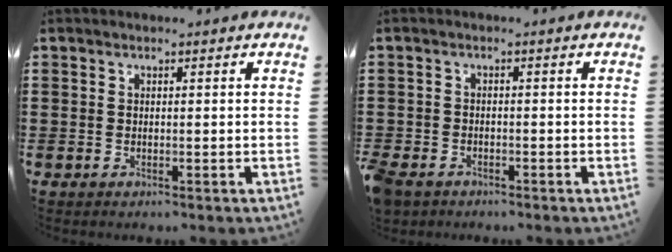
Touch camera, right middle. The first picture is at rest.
{"total": 1.8, "force": [-1.6, 0.8, 0.3], "torque": [-0.024, -0.004, -0.040]}